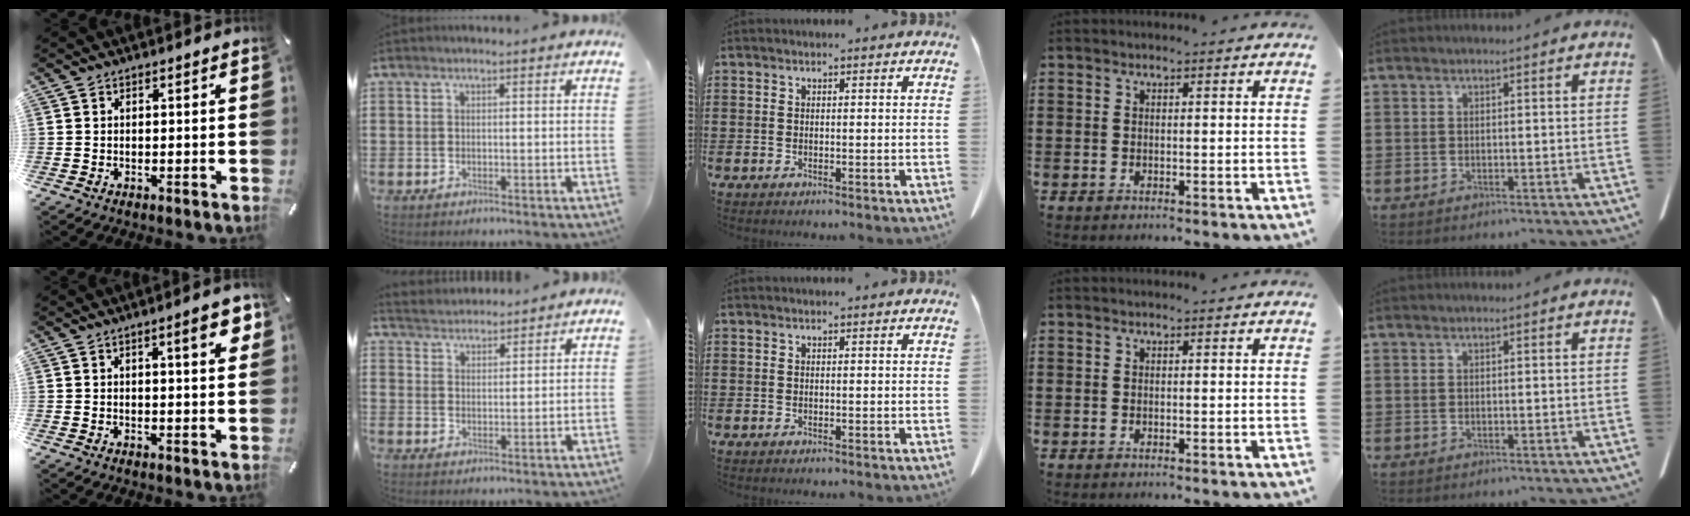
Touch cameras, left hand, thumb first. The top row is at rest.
{"thumb": {"total": 6.8, "force": [3.0, 1.5, 5.9], "torque": [-0.085, -0.005, 0.043]}, "index": {"total": 3.2, "force": [3.1, 0.5, -0.6], "torque": [-0.003, -0.011, 0.058]}}